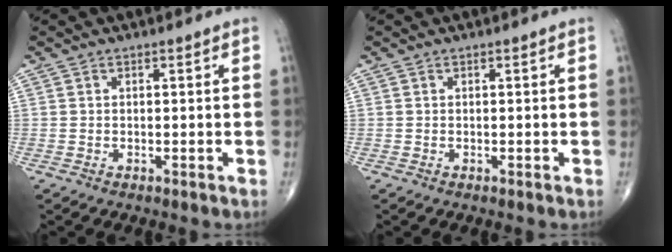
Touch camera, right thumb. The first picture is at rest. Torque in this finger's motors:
{"motor_torque": [0.01, 0.01, -0.02, 0.02, 0.00]}